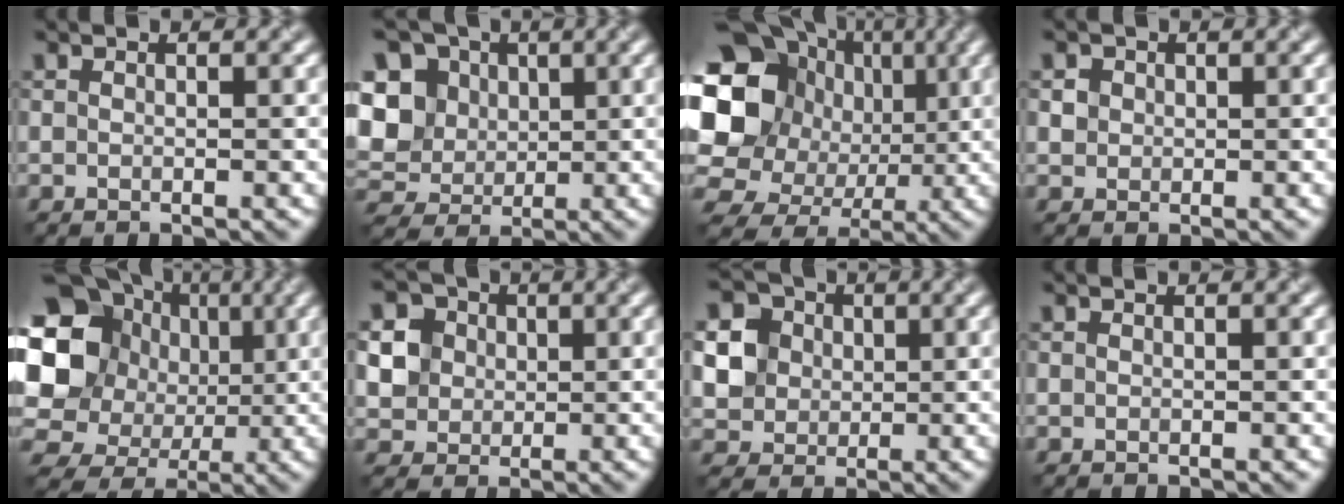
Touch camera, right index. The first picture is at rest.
{"total": 11.4, "force": [3.3, 9.5, 5.3], "torque": [-0.135, 0.021, 0.053]}
{"total": 15.5, "force": [1.5, 13.2, 8.0], "torque": [-0.171, 0.000, 0.017]}
{"total": 1.4, "force": [0.5, 1.3, 0.4], "torque": [-0.010, 0.000, 0.016]}
{"total": 15.8, "force": [3.1, 13.9, 6.9], "torque": [-0.182, 0.024, 0.038]}
{"total": 6.8, "force": [2.1, 5.9, 2.6], "torque": [-0.060, 0.024, 0.028]}
{"total": 7.5, "force": [1.9, 6.6, 3.0], "torque": [-0.070, 0.023, 0.026]}
{"total": 0.0}